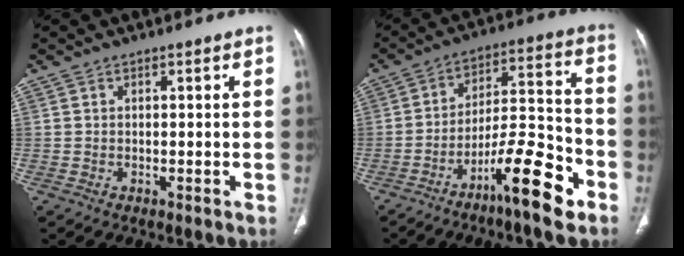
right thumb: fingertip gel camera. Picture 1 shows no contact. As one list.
[{"total": 15.3, "force": [-8.7, 3.3, 12.1], "torque": [-0.189, 0.068, -0.140]}]